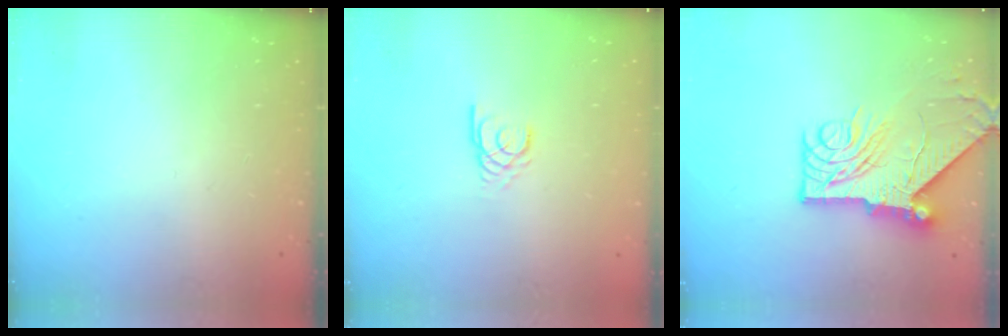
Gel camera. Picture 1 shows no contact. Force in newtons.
{"total": 2.1, "press": 2.1, "slide": 0.0}
{"total": 13.5, "press": 13.4, "slide": 1.7}